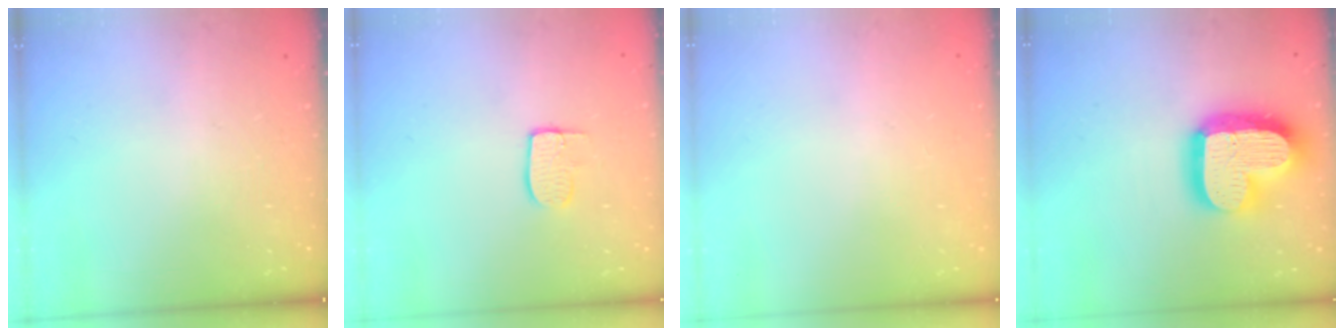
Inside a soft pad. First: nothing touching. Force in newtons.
{"total": 7.2, "press": 7.1, "slide": 0.4}
{"total": 0.0}
{"total": 22.4, "press": 22.4, "slide": 1.9}